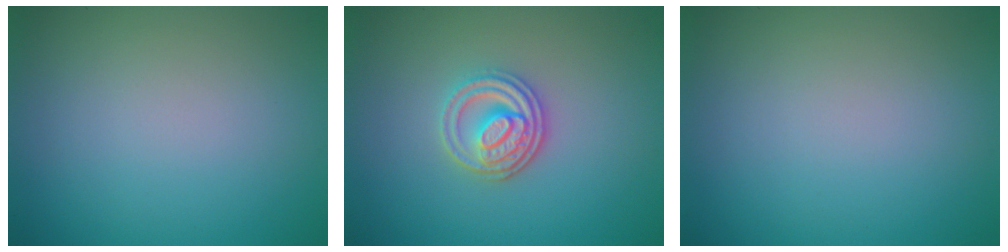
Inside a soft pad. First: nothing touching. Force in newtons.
{"total": 3.4, "press": 3.0, "slide": 1.7}
{"total": 0.0}